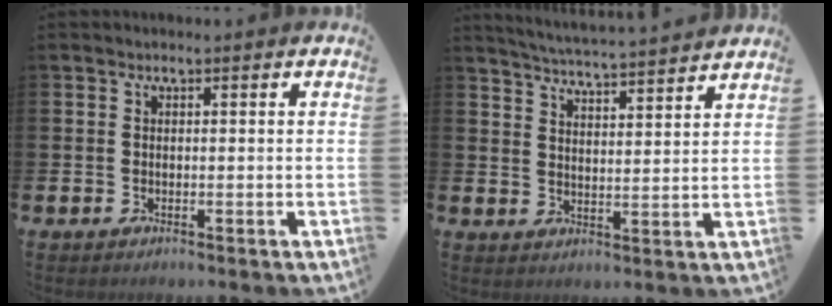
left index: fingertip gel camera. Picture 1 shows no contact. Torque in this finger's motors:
{"motor_torque": [0.62, -0.58, 0.06, 0.03]}